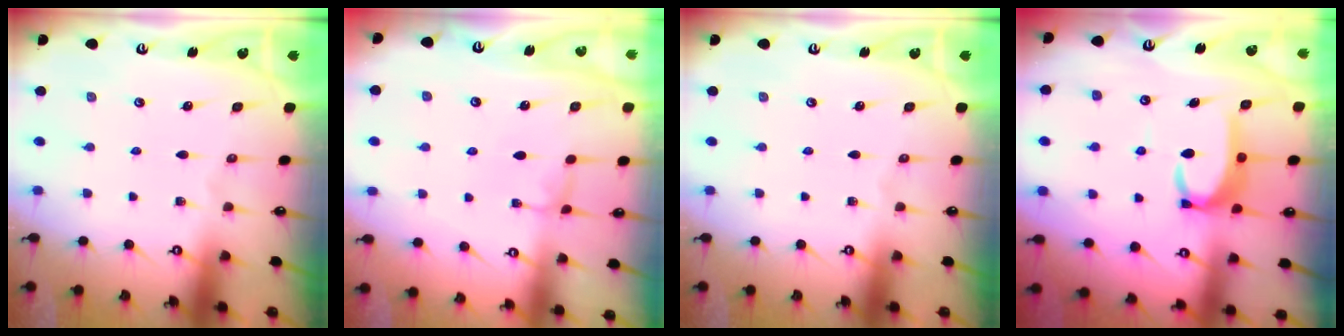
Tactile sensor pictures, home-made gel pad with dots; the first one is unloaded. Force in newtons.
{"total": 2.4, "press": 2.4, "slide": 0.3}
{"total": 0.0}
{"total": 5.4, "press": 5.3, "slide": 0.7}